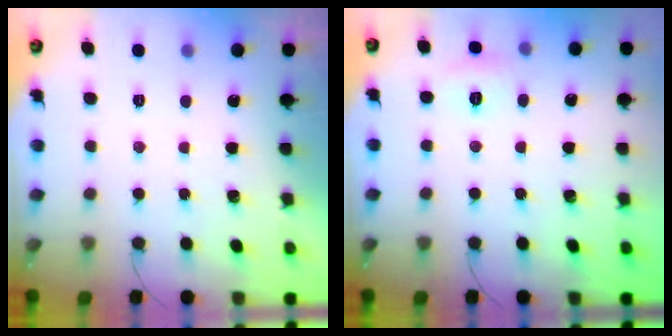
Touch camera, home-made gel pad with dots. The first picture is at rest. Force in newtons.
{"total": 5.2, "press": 5.0, "slide": 1.4}